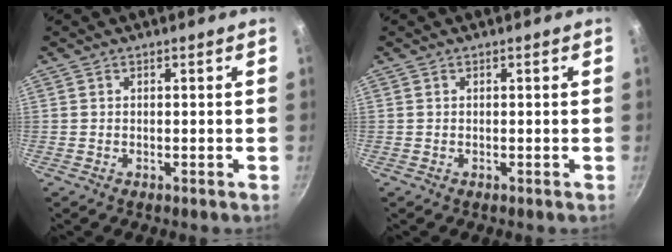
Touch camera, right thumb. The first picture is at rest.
{"total": 0.0}